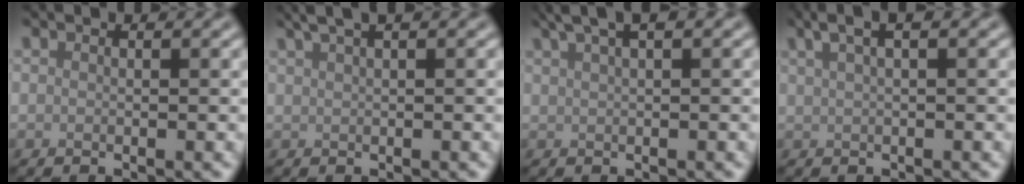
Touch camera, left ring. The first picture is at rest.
{"total": 2.9, "force": [2.0, 0.7, 2.1], "torque": [-0.030, 0.010, 0.034]}
{"total": 3.5, "force": [2.4, 0.9, 2.5], "torque": [-0.039, 0.014, 0.042]}
{"total": 3.3, "force": [2.0, 0.9, 2.5], "torque": [-0.036, 0.010, 0.031]}